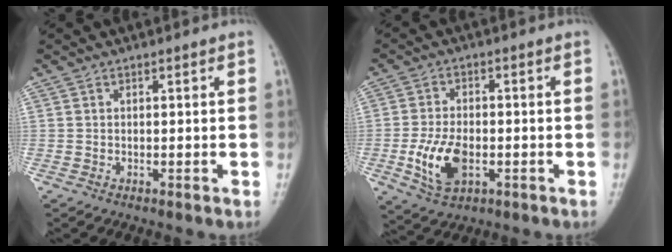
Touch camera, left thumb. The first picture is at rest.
{"total": 8.9, "force": [-2.5, 5.1, 6.9], "torque": [-0.130, 0.001, -0.038]}